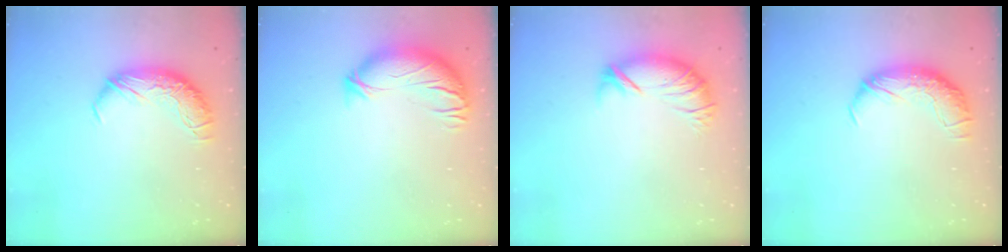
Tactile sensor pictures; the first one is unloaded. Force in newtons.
{"total": 3.6, "press": 2.9, "slide": 2.2}
{"total": 2.6, "press": 1.5, "slide": 2.1}
{"total": 1.7, "press": 0.6, "slide": 1.6}